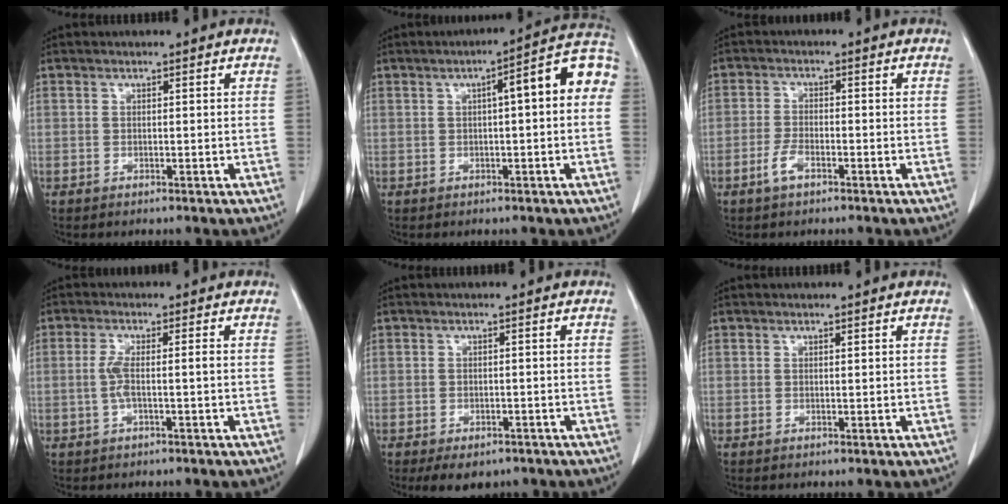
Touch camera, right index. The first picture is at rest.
{"total": 9.7, "force": [1.5, 1.5, 9.4], "torque": [-0.125, 0.035, 0.012]}
{"total": 2.9, "force": [-1.7, 0.9, 2.2], "torque": [-0.047, 0.002, -0.035]}
{"total": 3.2, "force": [-0.5, 0.3, 3.2], "torque": [-0.072, 0.006, -0.010]}
{"total": 4.8, "force": [-3.4, 2.8, 1.9], "torque": [-0.018, -0.001, -0.042]}
{"total": 0.0}